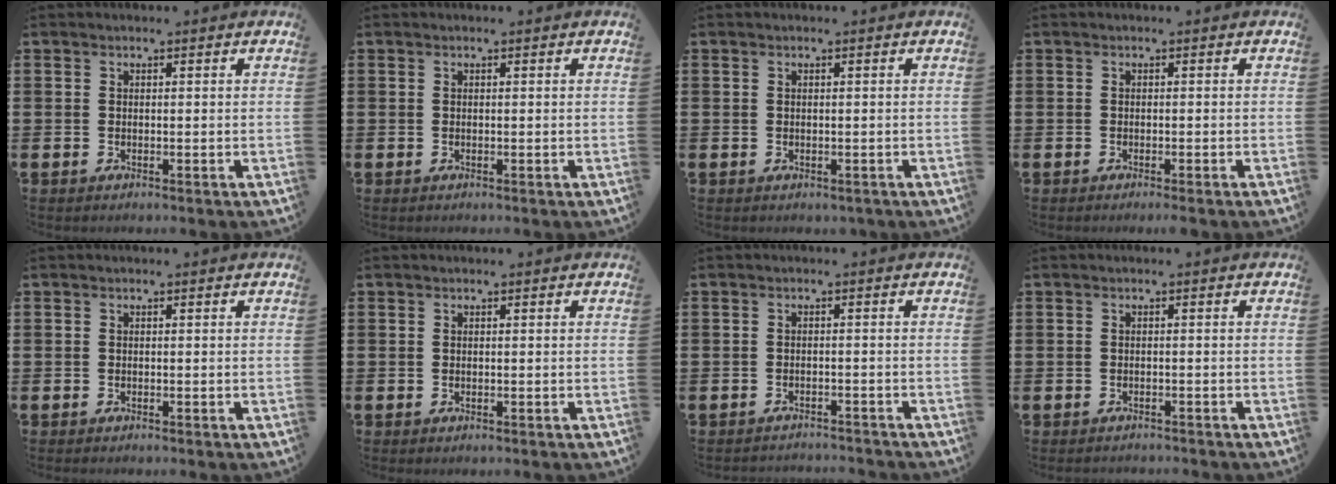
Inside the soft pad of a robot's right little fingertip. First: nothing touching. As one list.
[{"total": 0.0}, {"total": 0.0}, {"total": 0.6, "force": [-0.4, -0.1, 0.5], "torque": [-0.006, -0.003, -0.008]}, {"total": 0.0}, {"total": 0.0}, {"total": 1.3, "force": [-1.3, 0.0, -0.1], "torque": [-0.003, 0.003, -0.028]}, {"total": 0.6, "force": [-0.6, 0.0, 0.0], "torque": [-0.002, -0.001, -0.013]}]